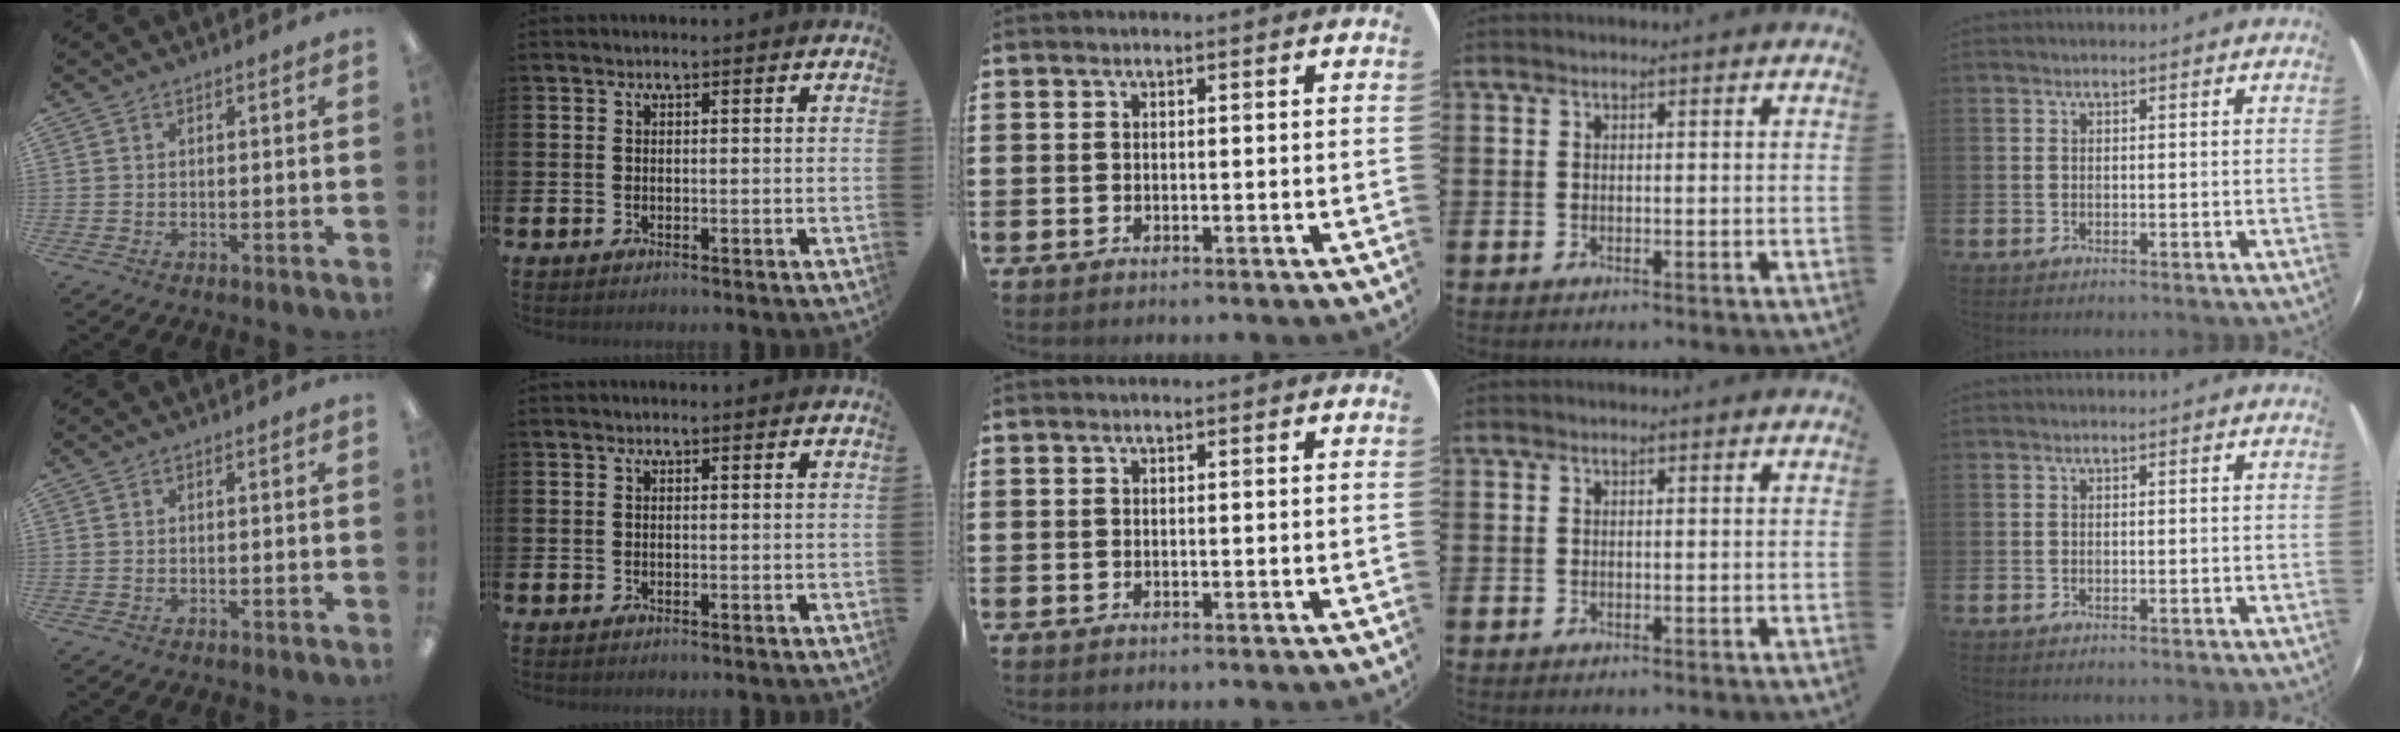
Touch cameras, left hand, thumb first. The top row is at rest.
{}